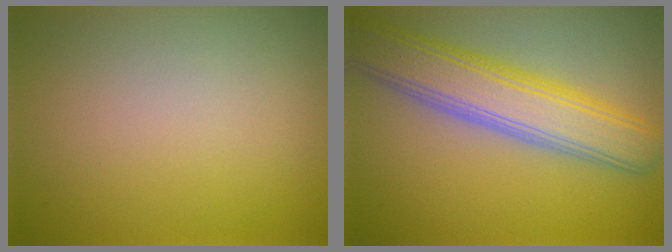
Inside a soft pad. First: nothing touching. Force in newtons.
{"total": 7.2, "press": 7.2, "slide": 0.1}